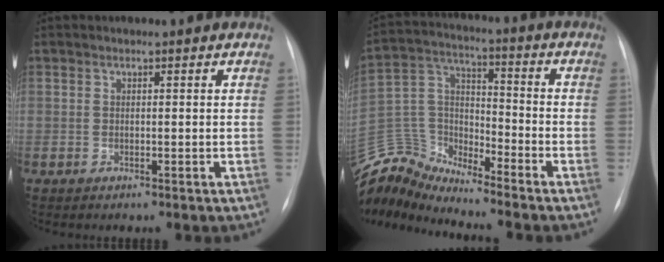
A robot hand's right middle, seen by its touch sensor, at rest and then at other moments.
{"total": 10.9, "force": [-10.9, 0.6, 0.4], "torque": [-0.013, 0.049, -0.216]}